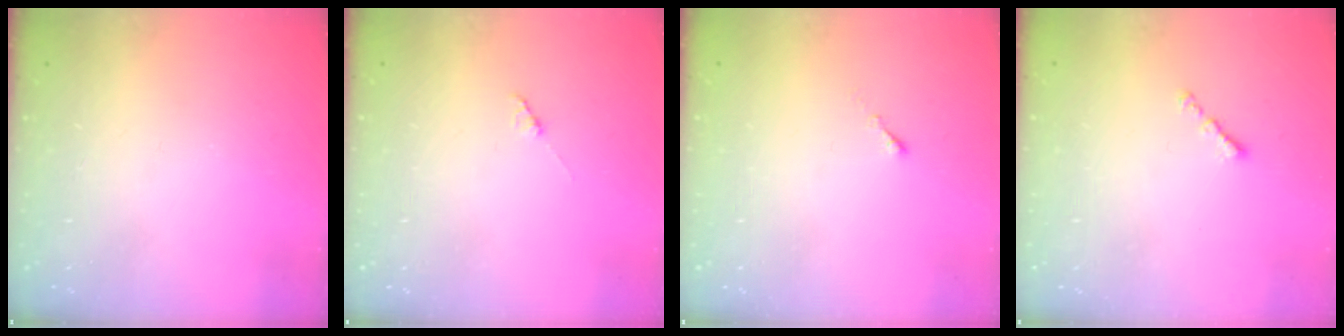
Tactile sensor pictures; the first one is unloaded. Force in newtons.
{"total": 1.4, "press": 1.4, "slide": 0.2}
{"total": 0.0}
{"total": 1.1, "press": 1.0, "slide": 0.4}